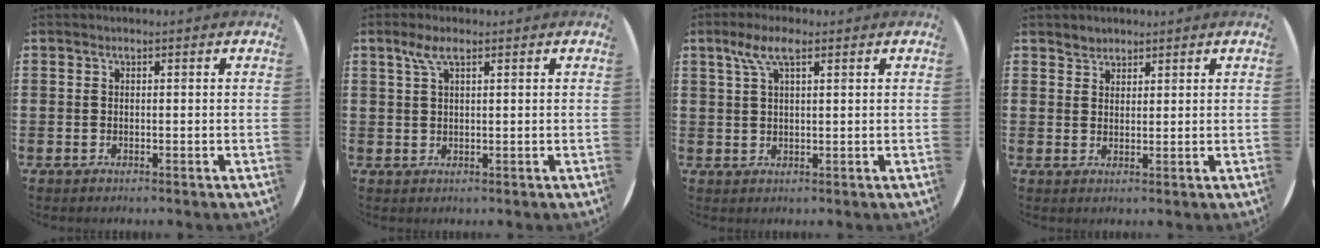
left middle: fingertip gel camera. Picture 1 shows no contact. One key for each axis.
{"total": 2.9, "fx": 1.7, "fy": 0.7, "fz": 2.3, "tx": -0.048, "ty": 0.008, "tz": 0.028}
{"total": 4.5, "fx": 2.5, "fy": 1.4, "fz": 3.4, "tx": -0.072, "ty": 0.009, "tz": 0.043}
{"total": 2.0, "fx": 1.8, "fy": 0.7, "fz": -0.3, "tx": 0.003, "ty": 0.003, "tz": 0.036}